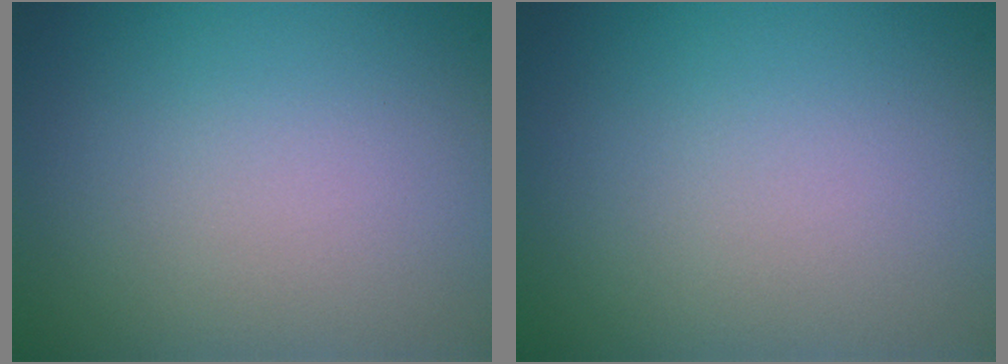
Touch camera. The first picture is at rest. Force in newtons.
{"total": 0.0}